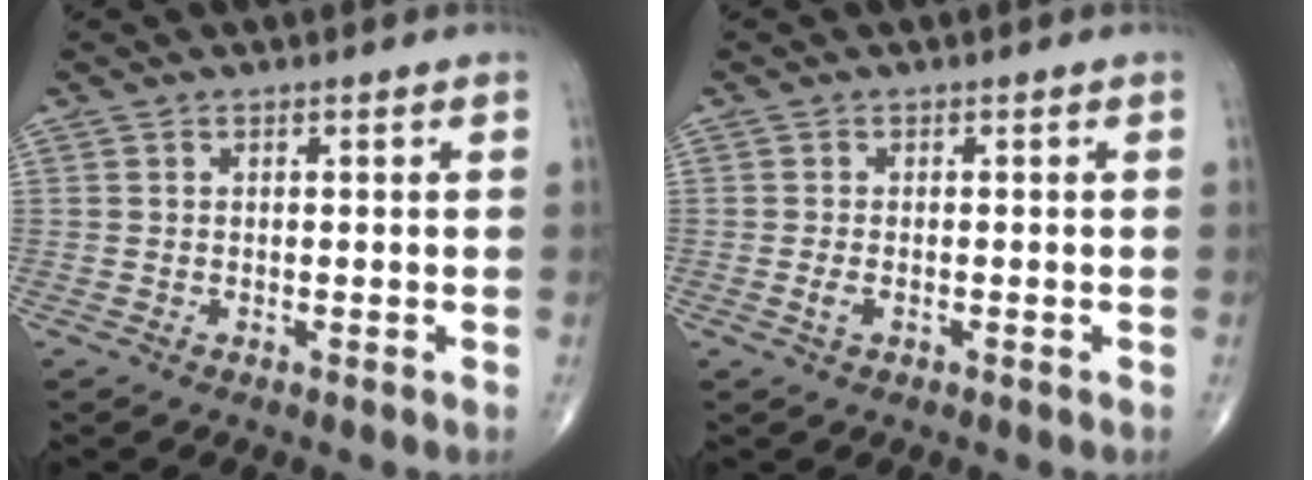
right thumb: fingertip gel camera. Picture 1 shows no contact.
{"total": 1.6, "force": [-0.5, 0.8, 1.2], "torque": [-0.025, 0.001, -0.008]}